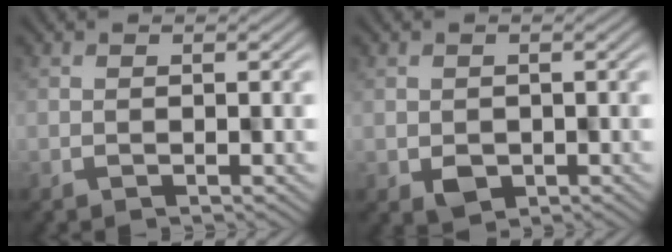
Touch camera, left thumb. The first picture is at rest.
{"total": 2.4, "force": [-0.2, 2.1, 1.1], "torque": [-0.020, -0.011, -0.001]}